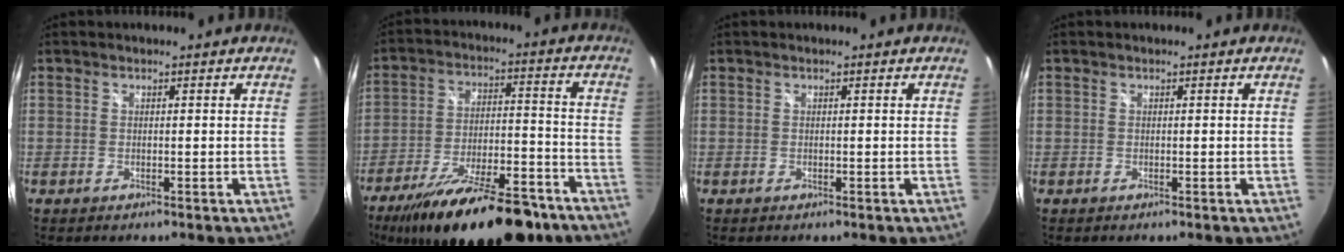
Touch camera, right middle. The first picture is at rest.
{"total": 23.6, "force": [-17.9, 7.4, 13.4], "torque": [-0.232, -0.026, -0.260]}
{"total": 0.0}
{"total": 0.0}